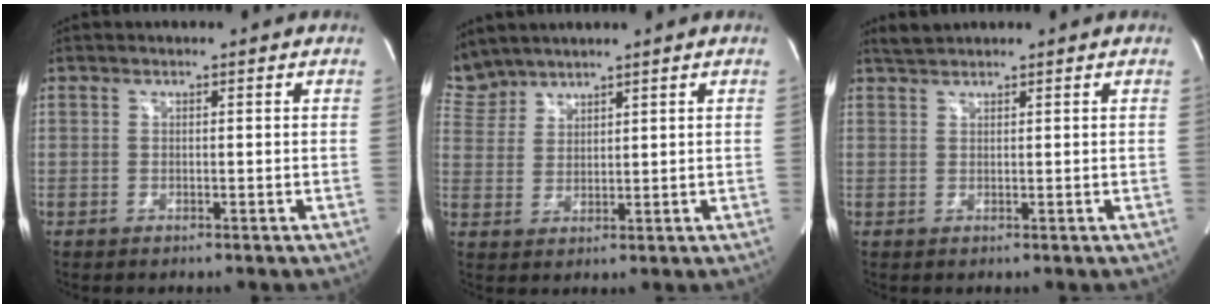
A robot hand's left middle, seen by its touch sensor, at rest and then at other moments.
{"total": 5.3, "force": [5.1, 1.1, -0.1], "torque": [-0.009, 0.013, 0.115]}
{"total": 1.8, "force": [1.8, 0.1, 0.2], "torque": [-0.011, 0.010, 0.038]}